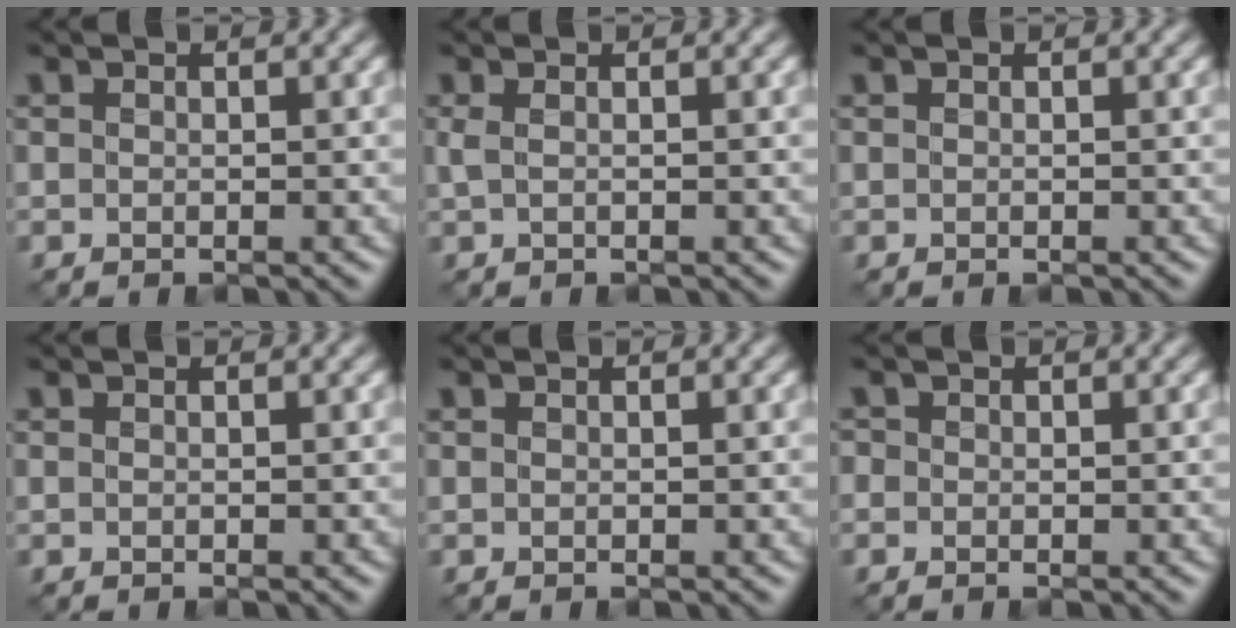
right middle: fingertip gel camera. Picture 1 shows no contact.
{"total": 0.9, "force": [0.2, 0.3, 0.9], "torque": [-0.021, 0.000, 0.001]}
{"total": 0.0}
{"total": 0.0}
{"total": 0.0}
{"total": 0.7, "force": [-0.2, 0.6, 0.1], "torque": [0.002, 0.000, -0.009]}